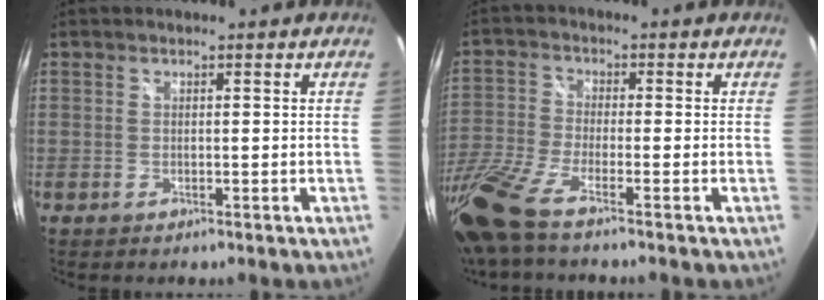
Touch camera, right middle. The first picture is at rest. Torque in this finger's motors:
{"motor_torque": [1.22, -0.92, 0.24, 0.17]}